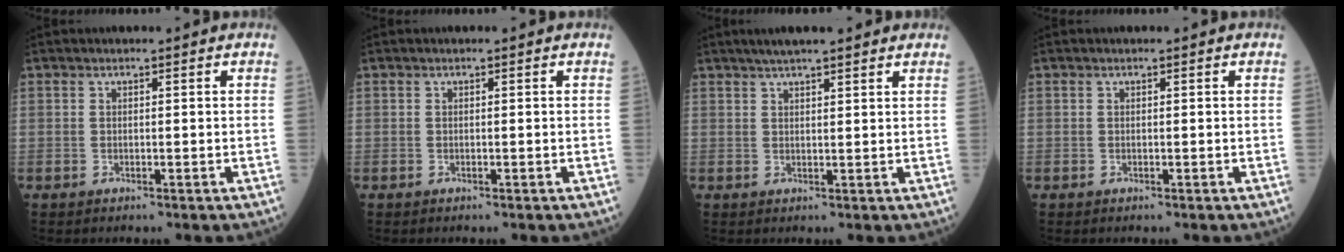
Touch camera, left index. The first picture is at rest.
{"total": 0.0}
{"total": 7.0, "force": [5.7, 0.8, 4.1], "torque": [-0.057, 0.031, 0.082]}
{"total": 0.0}